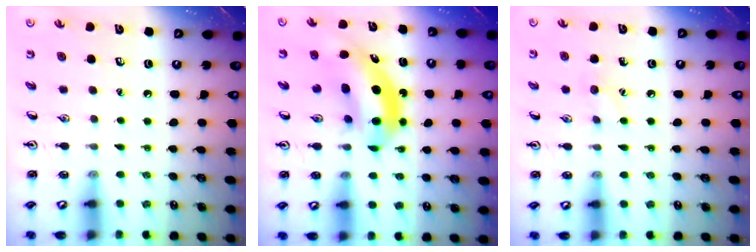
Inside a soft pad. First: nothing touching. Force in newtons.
{"total": 10.1, "press": 9.5, "slide": 3.4}
{"total": 6.5, "press": 6.3, "slide": 1.6}